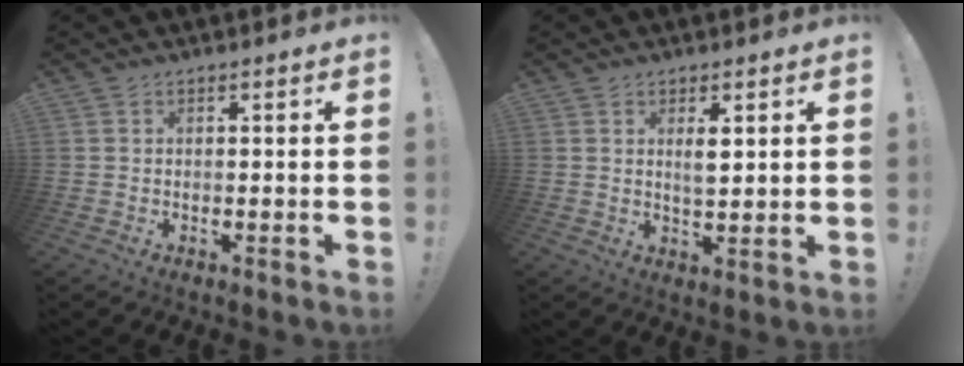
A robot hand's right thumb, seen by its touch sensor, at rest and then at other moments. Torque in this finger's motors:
{"motor_torque": [0.17, 0.49, 0.08, -0.02, 0.20]}